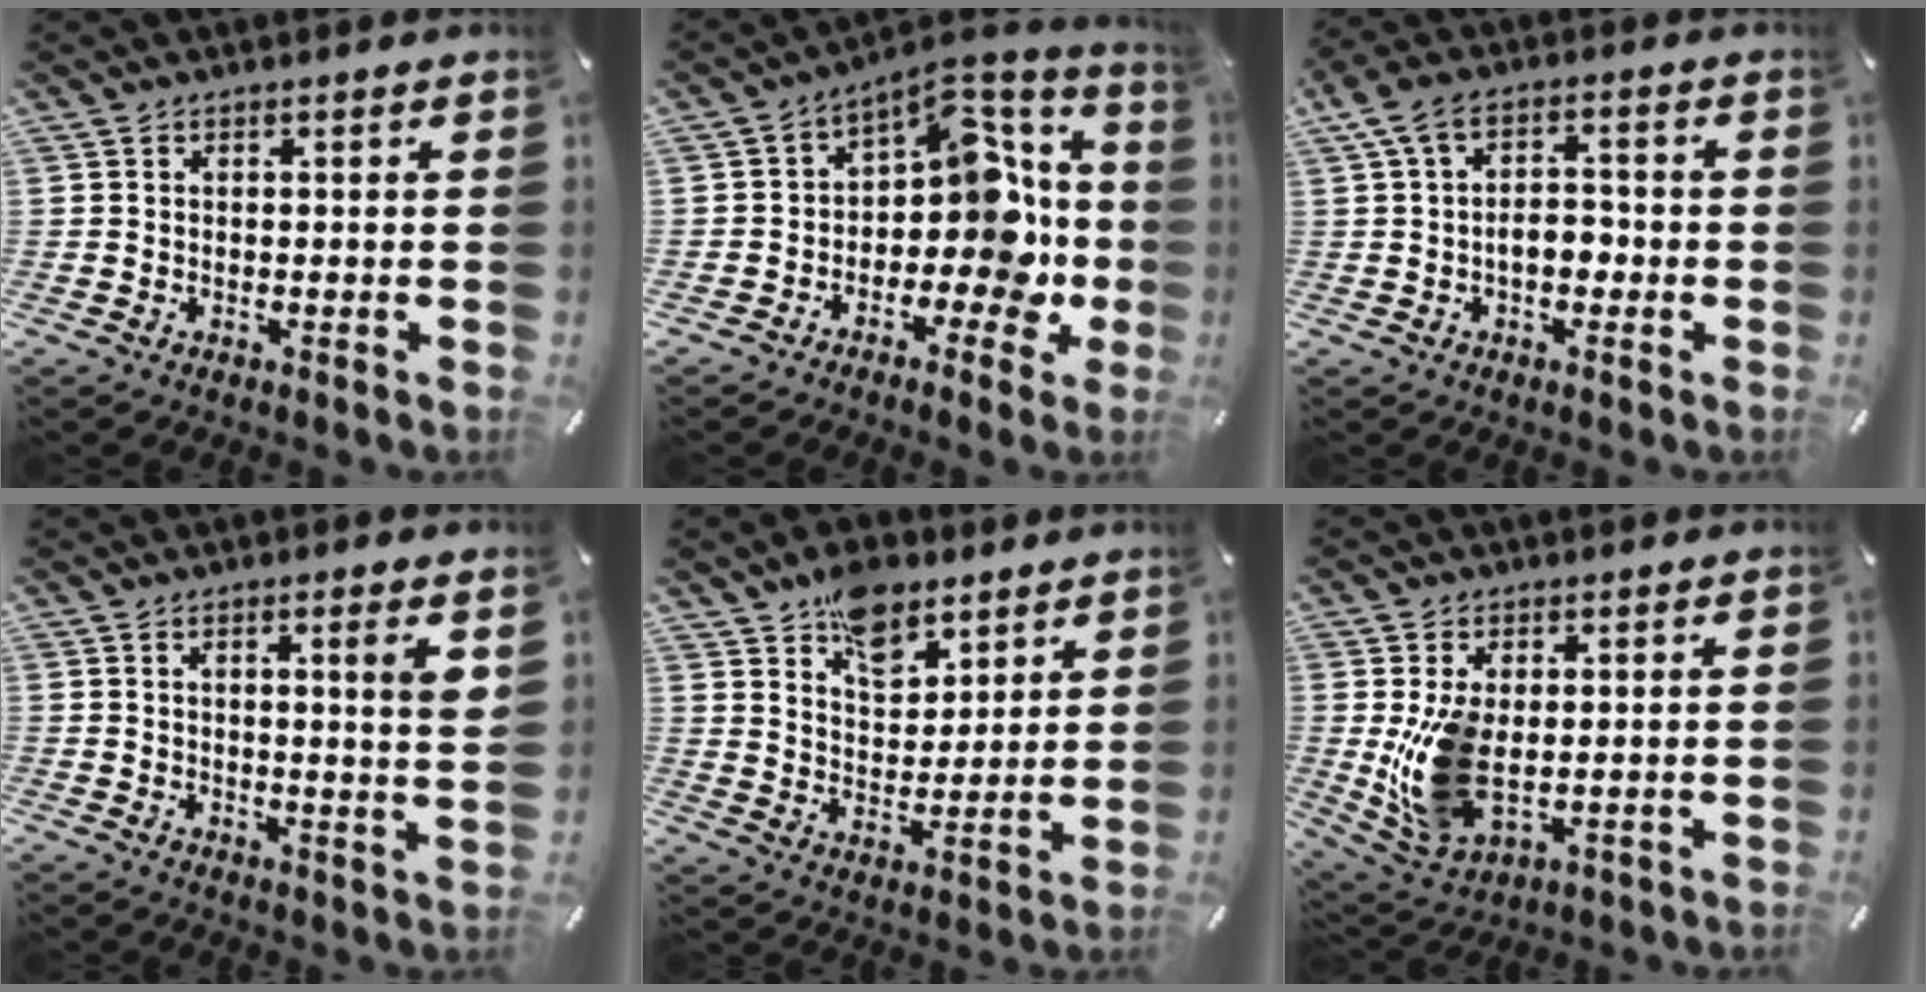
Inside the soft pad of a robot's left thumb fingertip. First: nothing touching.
{"total": 12.9, "force": [-0.8, 8.7, 9.5], "torque": [-0.125, -0.022, -0.021]}
{"total": 7.4, "force": [-1.0, 5.2, 5.1], "torque": [-0.092, 0.014, -0.018]}
{"total": 4.4, "force": [1.9, -0.2, 4.0], "torque": [-0.062, -0.014, 0.026]}
{"total": 10.5, "force": [7.5, 6.2, 3.8], "torque": [-0.046, -0.045, 0.134]}
{"total": 11.9, "force": [0.2, 7.2, 9.5], "torque": [-0.197, -0.019, 0.009]}